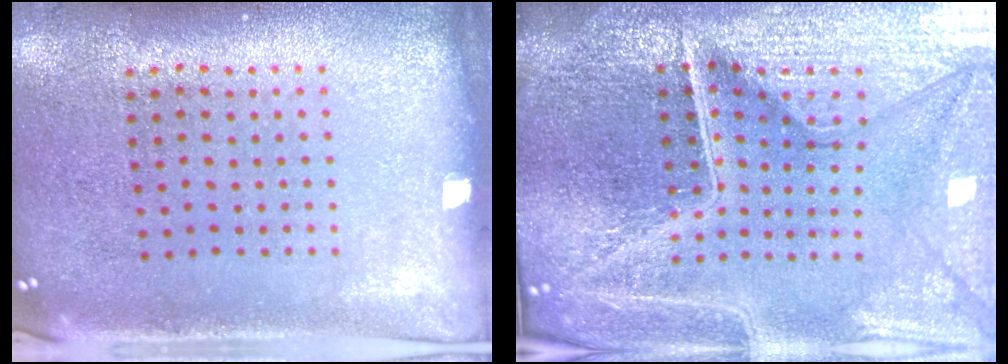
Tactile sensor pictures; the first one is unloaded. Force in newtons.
{"total": 7.0, "press": 6.1, "slide": 3.4}